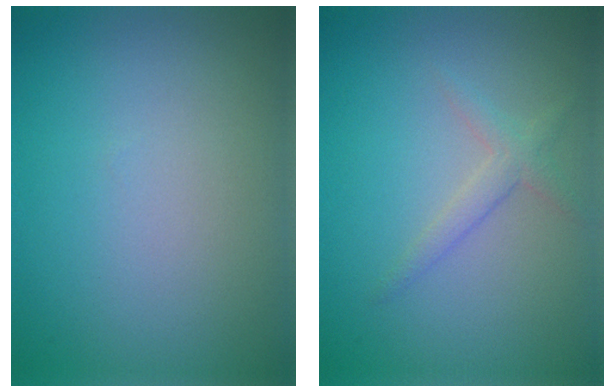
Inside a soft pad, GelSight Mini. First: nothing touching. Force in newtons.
{"total": 1.6, "press": 1.6, "slide": 0.1}